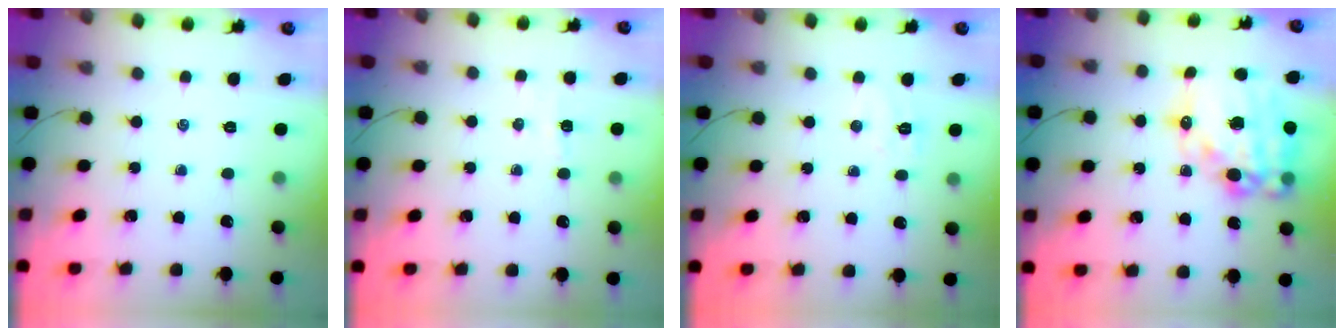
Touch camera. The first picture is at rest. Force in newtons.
{"total": 2.8, "press": 2.7, "slide": 0.7}
{"total": 5.4, "press": 5.3, "slide": 1.2}
{"total": 20.9, "press": 20.4, "slide": 4.6}